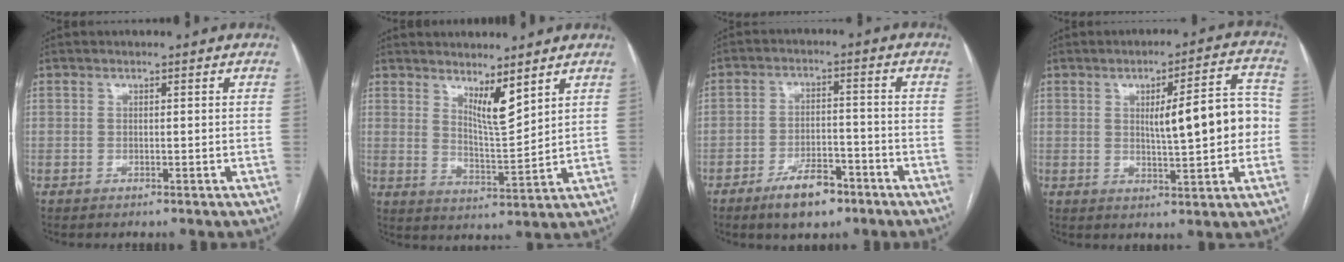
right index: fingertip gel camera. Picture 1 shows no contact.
{"total": 5.5, "force": [3.9, 0.6, 3.8], "torque": [-0.070, -0.022, 0.075]}
{"total": 7.4, "force": [-5.0, 3.0, 4.5], "torque": [-0.082, 0.001, -0.081]}
{"total": 10.6, "force": [0.3, 2.1, 10.4], "torque": [-0.139, 0.024, 0.009]}